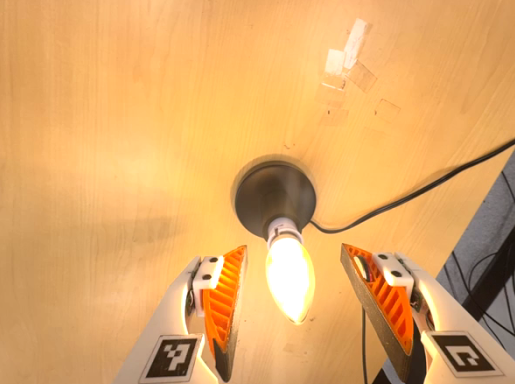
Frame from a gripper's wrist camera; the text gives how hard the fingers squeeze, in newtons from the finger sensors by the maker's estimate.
{"total": 0.0}